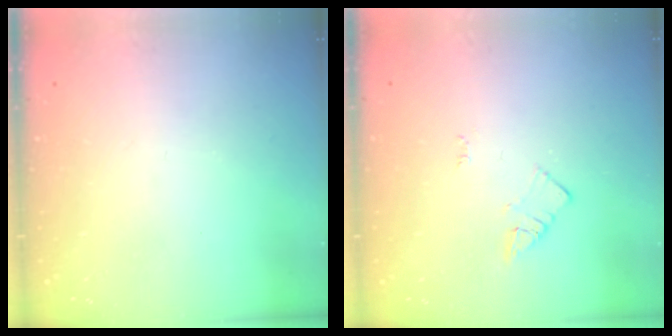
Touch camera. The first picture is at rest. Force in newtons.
{"total": 2.1, "press": 2.1, "slide": 0.3}